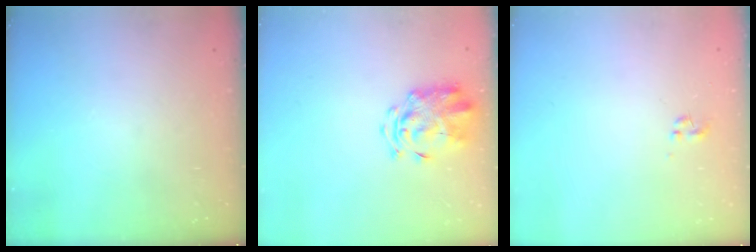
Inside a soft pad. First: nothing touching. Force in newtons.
{"total": 3.3, "press": 3.2, "slide": 0.6}
{"total": 0.0}